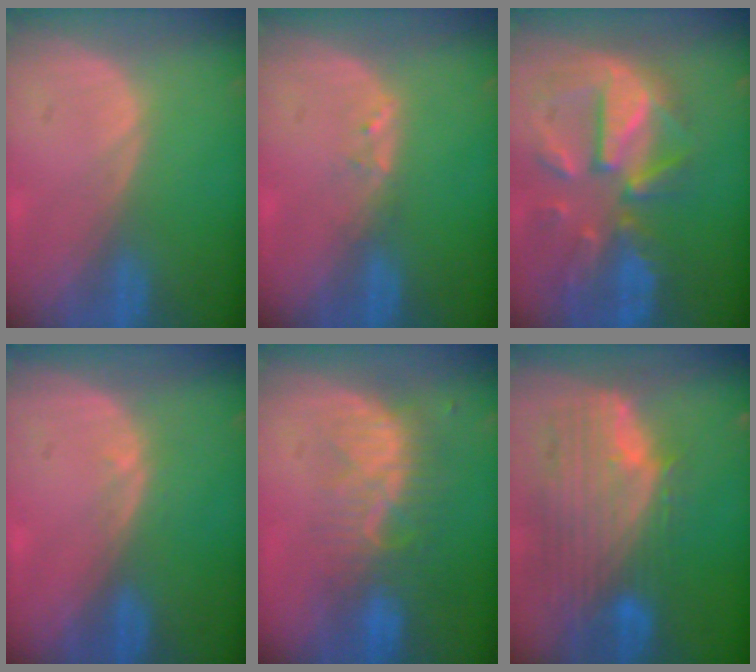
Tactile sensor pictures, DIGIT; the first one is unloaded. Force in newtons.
{"total": 1.2, "press": 1.1, "slide": 0.2}
{"total": 11.9, "press": 10.4, "slide": 5.7}
{"total": 0.8, "press": 0.6, "slide": 0.6}
{"total": 8.1, "press": 7.2, "slide": 3.8}
{"total": 11.7, "press": 10.0, "slide": 6.1}